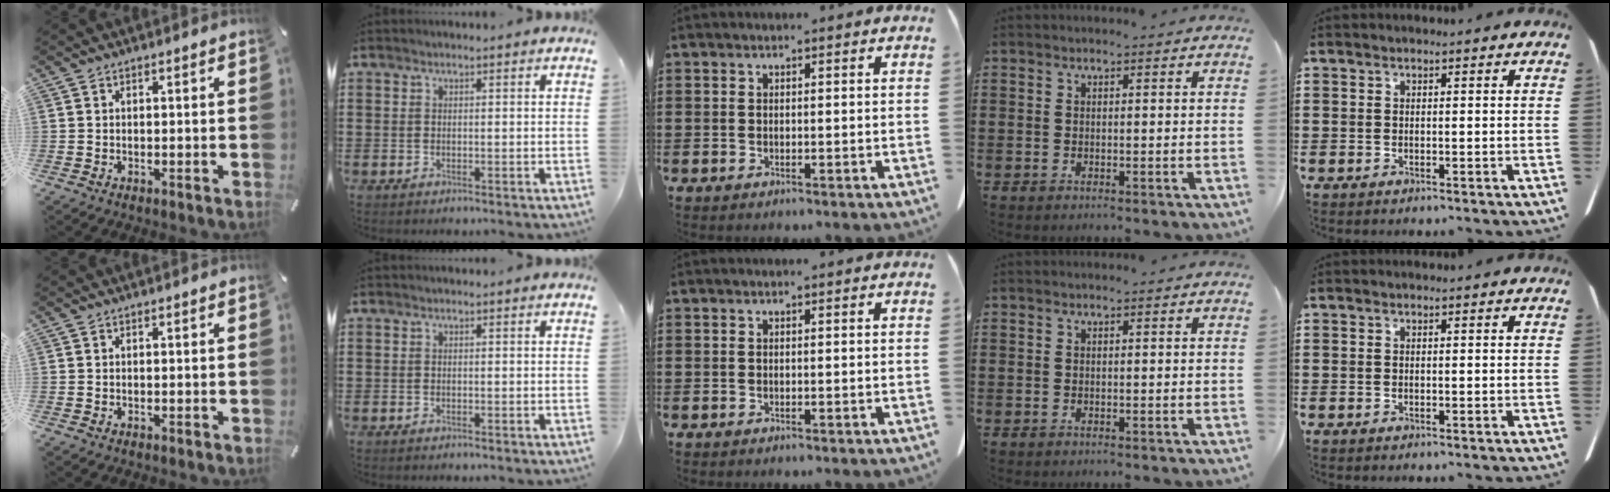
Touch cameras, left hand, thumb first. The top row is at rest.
{}